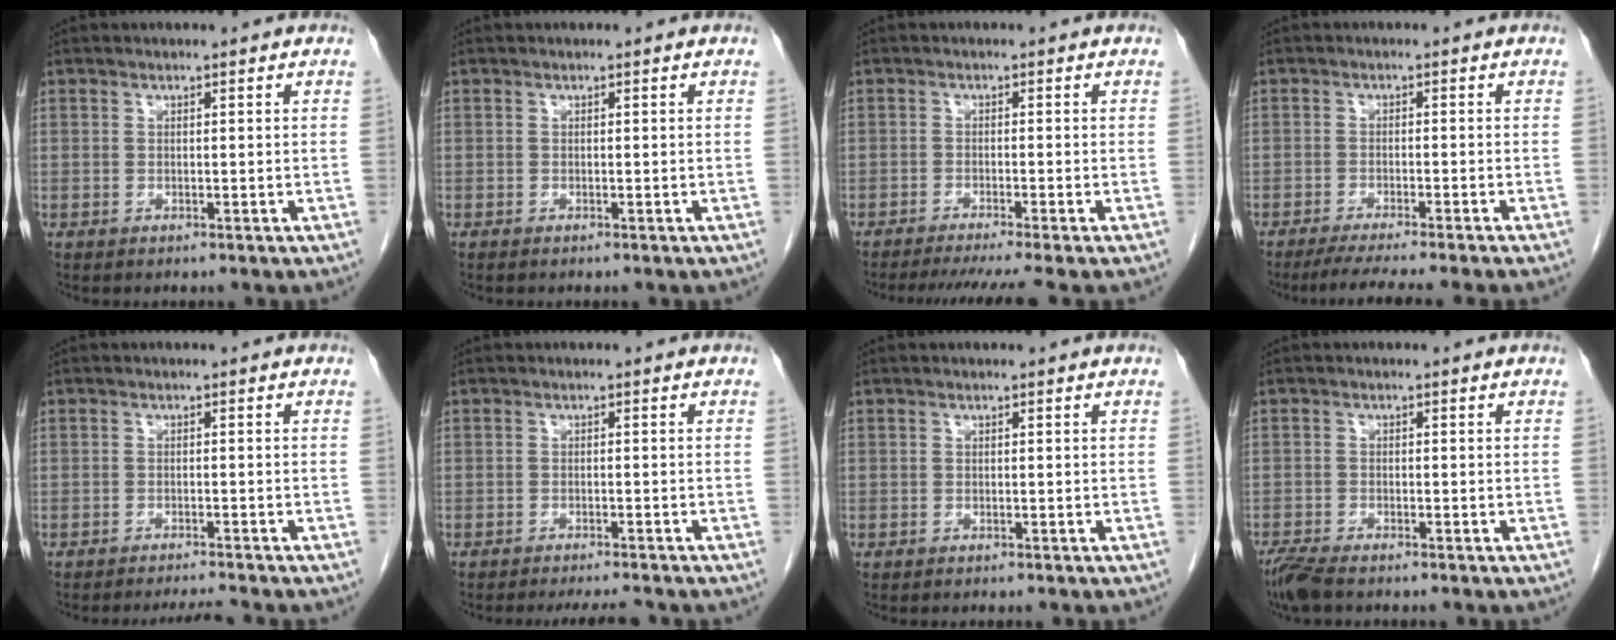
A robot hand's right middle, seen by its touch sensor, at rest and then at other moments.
{"total": 0.0}
{"total": 7.8, "force": [-6.7, -1.4, 3.9], "torque": [-0.042, -0.019, -0.101]}
{"total": 8.0, "force": [-6.8, -1.3, 4.1], "torque": [-0.039, -0.021, -0.104]}
{"total": 3.0, "force": [-2.8, -1.0, 0.4], "torque": [-0.010, -0.012, -0.042]}
{"total": 4.8, "force": [-4.4, 0.2, 1.8], "torque": [-0.021, -0.011, -0.062]}
{"total": 0.5, "force": [-0.5, 0.1, 0.2], "torque": [-0.005, -0.001, -0.008]}
{"total": 3.7, "force": [-3.1, 0.6, 2.0], "torque": [-0.048, -0.013, -0.058]}